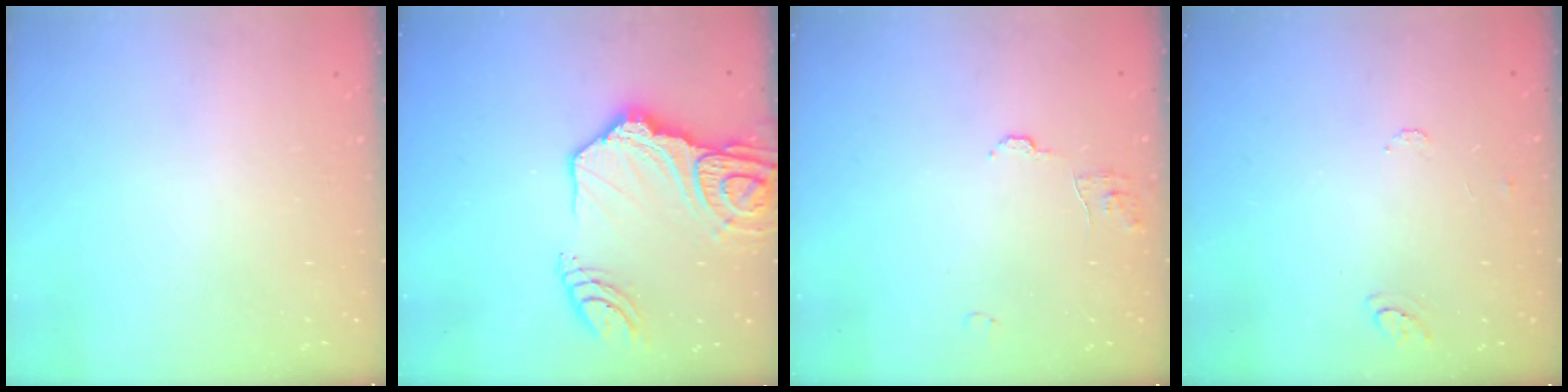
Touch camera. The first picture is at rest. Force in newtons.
{"total": 22.2, "press": 22.1, "slide": 2.5}
{"total": 8.0, "press": 8.0, "slide": 0.6}
{"total": 6.3, "press": 6.3, "slide": 0.6}